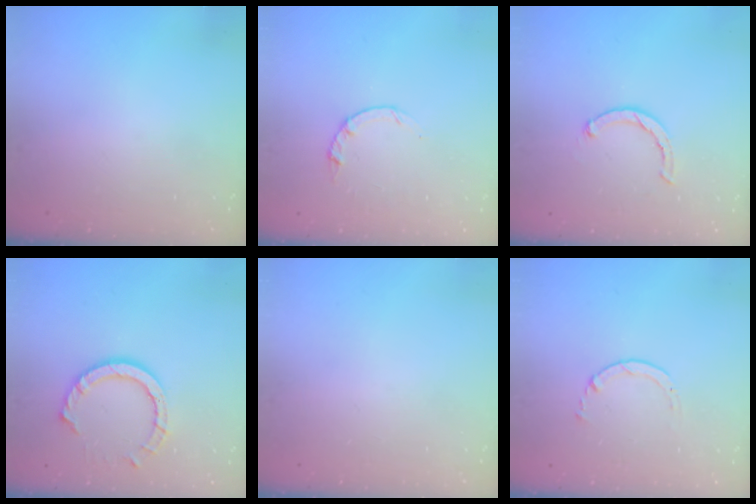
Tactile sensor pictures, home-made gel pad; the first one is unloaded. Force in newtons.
{"total": 2.2, "press": 2.1, "slide": 0.4}
{"total": 1.8, "press": 1.8, "slide": 0.4}
{"total": 9.4, "press": 9.3, "slide": 0.7}
{"total": 0.0}
{"total": 1.7, "press": 1.6, "slide": 0.2}